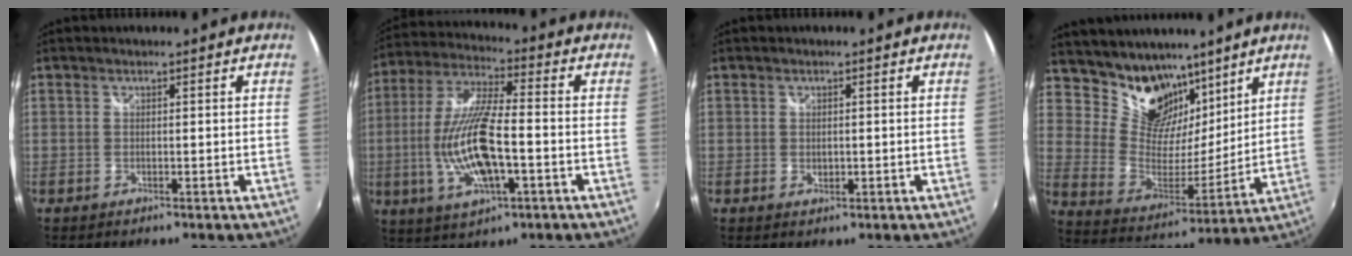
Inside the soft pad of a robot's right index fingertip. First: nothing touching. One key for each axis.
{"total": 15.7, "fx": -3.5, "fy": 4.6, "fz": 14.6, "tx": -0.296, "ty": -0.009, "tz": -0.060}
{"total": 1.4, "fx": -0.1, "fy": 1.0, "fz": 0.9, "tx": -0.014, "ty": -0.002, "tz": 0.000}
{"total": 15.6, "fx": 11.1, "fy": 8.9, "fz": 6.3, "tx": -0.133, "ty": 0.001, "tz": 0.206}